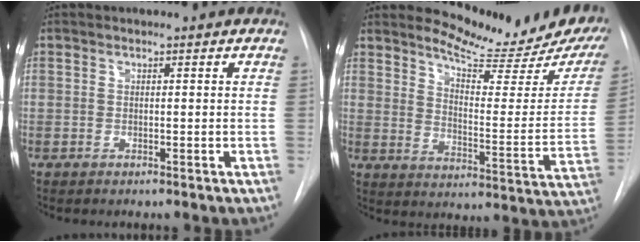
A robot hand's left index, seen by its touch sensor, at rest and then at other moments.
{"total": 17.5, "force": [16.2, 2.0, 6.2], "torque": [-0.081, -0.106, 0.199]}